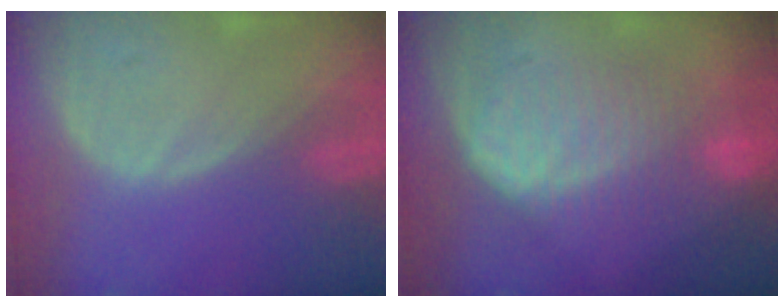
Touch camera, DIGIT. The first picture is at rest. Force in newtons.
{"total": 8.1, "press": 8.1, "slide": 0.1}